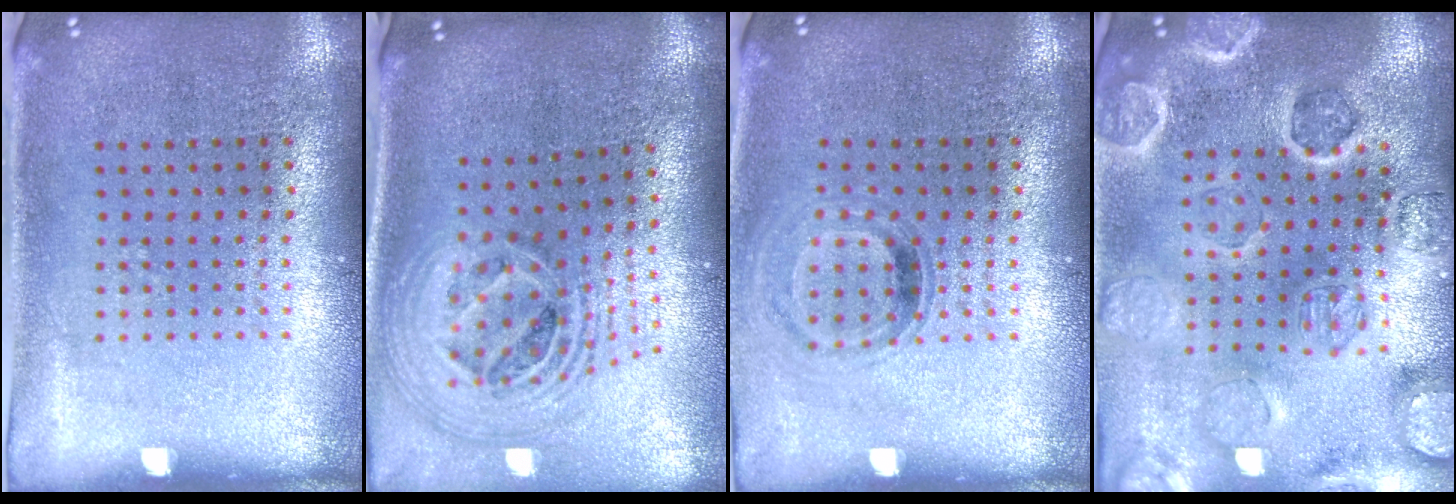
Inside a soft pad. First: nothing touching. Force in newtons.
{"total": 2.6, "press": 1.9, "slide": 1.8}
{"total": 0.9, "press": 0.9, "slide": 0.3}
{"total": 2.7, "press": 2.7, "slide": 0.2}